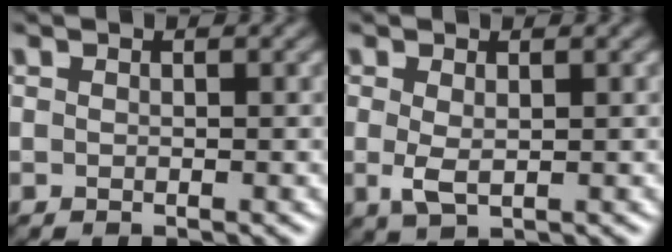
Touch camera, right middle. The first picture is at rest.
{"total": 2.0, "force": [0.1, 1.0, 1.8], "torque": [-0.040, -0.002, 0.003]}